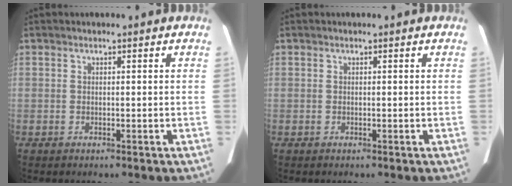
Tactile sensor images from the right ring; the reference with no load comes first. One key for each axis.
{"total": 0.0}